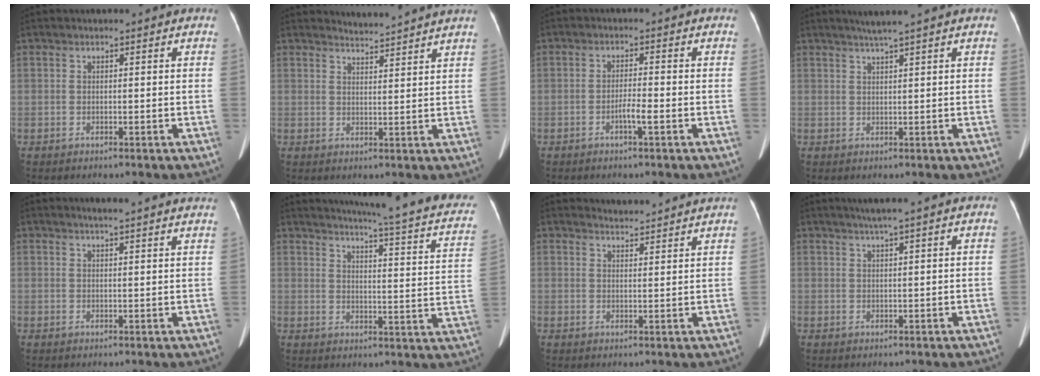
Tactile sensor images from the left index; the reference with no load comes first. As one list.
[{"total": 4.4, "force": [4.2, -1.2, 0.2], "torque": [-0.012, -0.008, 0.055]}, {"total": 2.5, "force": [-1.2, 0.0, 2.2], "torque": [-0.040, -0.001, -0.024]}, {"total": 3.0, "force": [2.4, -0.9, 1.7], "torque": [-0.029, 0.004, 0.045]}, {"total": 8.3, "force": [7.4, 0.2, 3.7], "torque": [-0.049, 0.015, 0.075]}, {"total": 20.5, "force": [17.2, 1.4, 11.1], "torque": [-0.142, -0.045, 0.188]}, {"total": 4.1, "force": [4.0, -0.3, 0.2], "torque": [-0.013, 0.006, 0.052]}, {"total": 3.1, "force": [2.3, -0.8, 1.8], "torque": [-0.032, 0.006, 0.044]}]